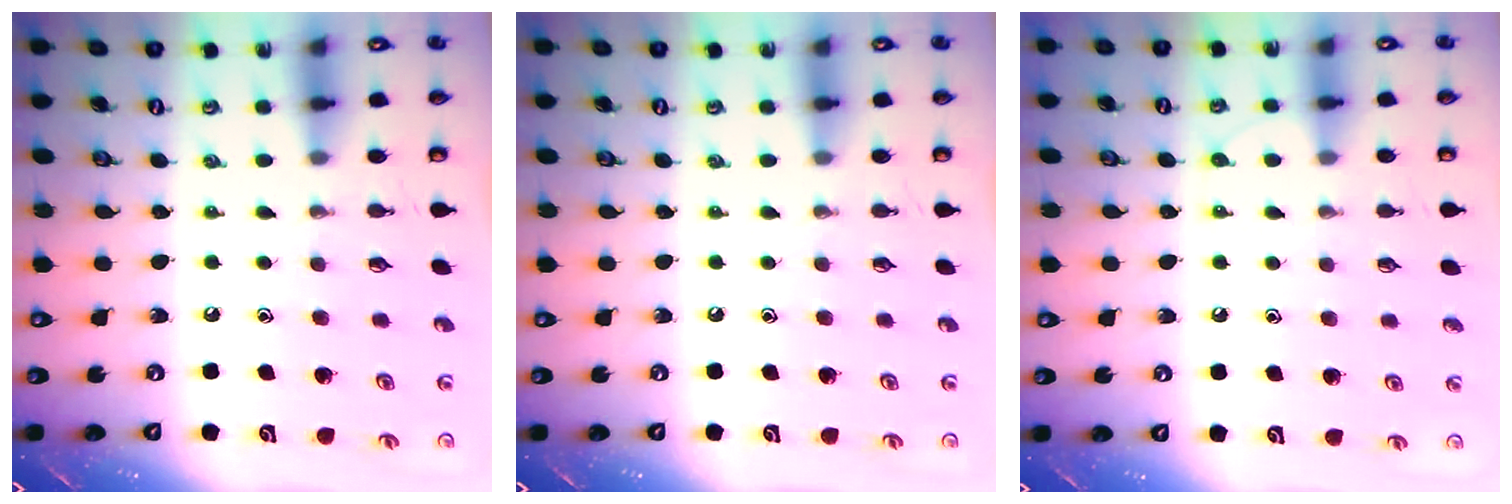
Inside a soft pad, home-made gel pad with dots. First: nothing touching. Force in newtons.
{"total": 0.0}
{"total": 6.6, "press": 6.5, "slide": 0.8}